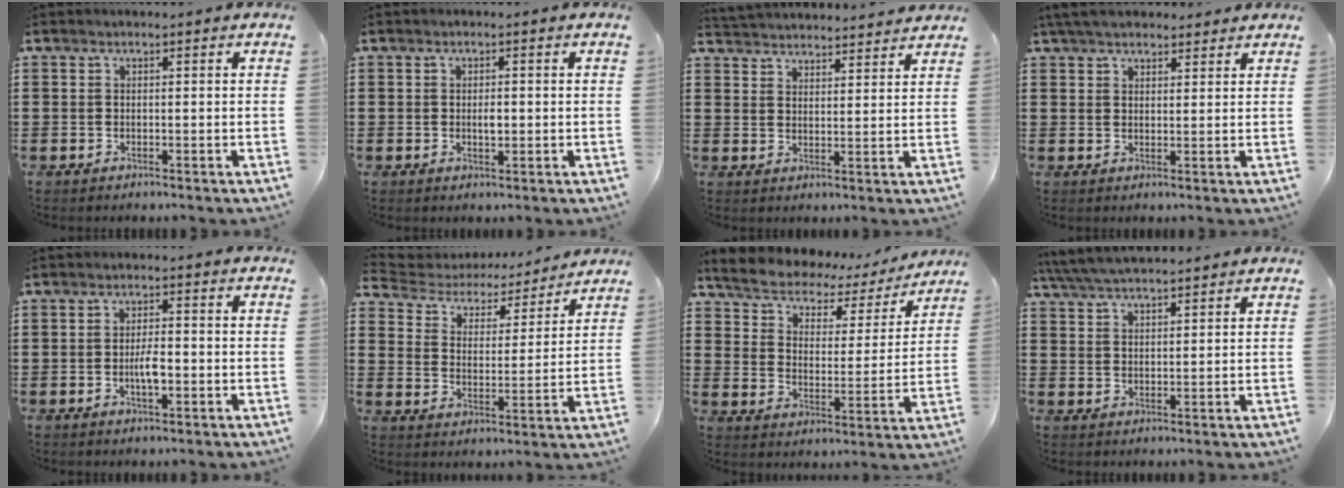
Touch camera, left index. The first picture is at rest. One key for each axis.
{"total": 1.8, "fx": 0.1, "fy": 0.7, "fz": 1.6, "tx": -0.032, "ty": 0.001, "tz": 0.001}
{"total": 3.6, "fx": 3.6, "fy": 0.0, "fz": -0.3, "tx": -0.008, "ty": -0.017, "tz": 0.066}
{"total": 4.6, "fx": 4.0, "fy": 1.3, "fz": 1.7, "tx": -0.045, "ty": -0.002, "tz": 0.077}
{"total": 3.8, "fx": -0.7, "fy": 1.3, "fz": 3.5, "tx": -0.064, "ty": 0.006, "tz": -0.014}
{"total": 4.0, "fx": 3.8, "fy": 0.9, "fz": 0.6, "tx": -0.037, "ty": -0.028, "tz": 0.058}
{"total": 4.4, "fx": 4.1, "fy": 1.3, "fz": 0.9, "tx": -0.043, "ty": -0.030, "tz": 0.062}
{"total": 4.9, "fx": 4.6, "fy": 0.5, "fz": 1.6, "tx": -0.046, "ty": -0.011, "tz": 0.085}